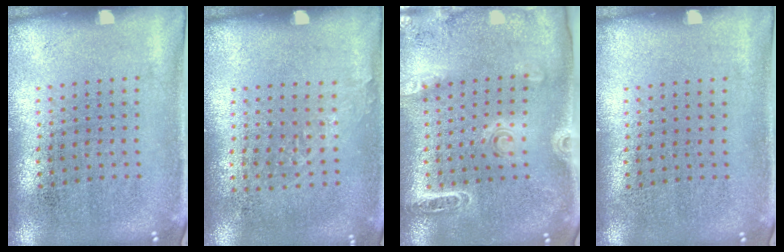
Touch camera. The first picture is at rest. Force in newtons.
{"total": 0.8, "press": 0.6, "slide": 0.6}
{"total": 1.7, "press": 1.7, "slide": 0.1}
{"total": 0.0}